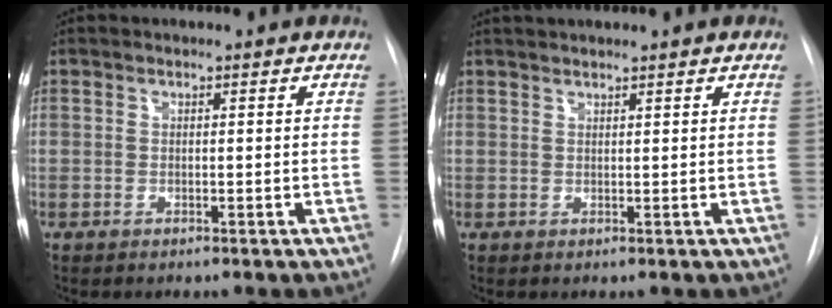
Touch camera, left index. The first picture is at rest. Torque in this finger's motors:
{"motor_torque": [0.73, -1.18, 0.01, 0.08]}